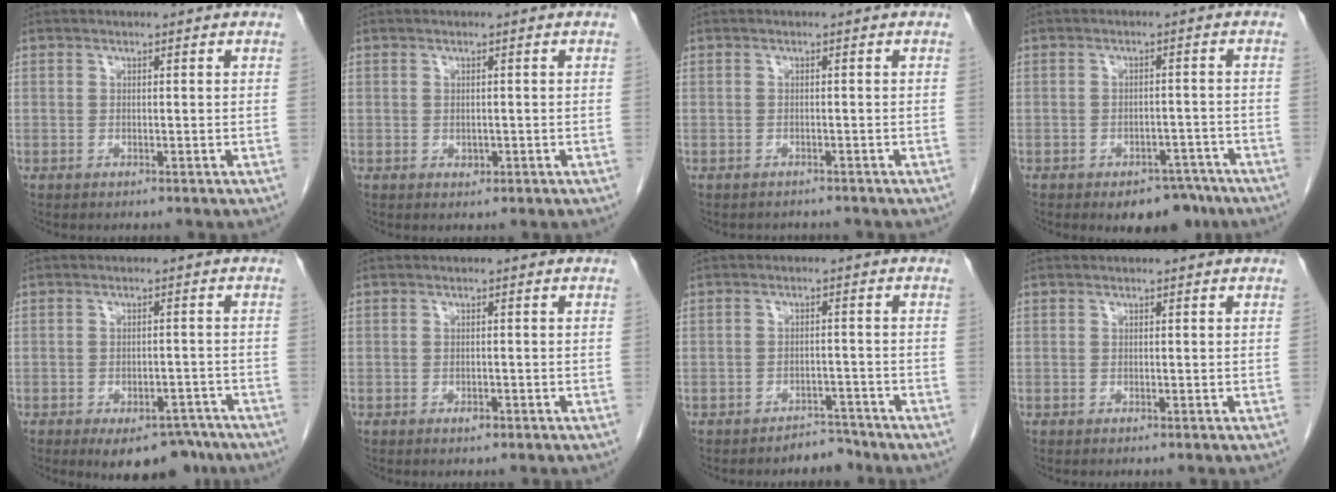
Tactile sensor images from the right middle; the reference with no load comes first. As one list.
[{"total": 0.9, "force": [-0.2, 0.7, 0.5], "torque": [-0.006, 0.000, 0.001]}, {"total": 2.5, "force": [-2.3, 0.9, 0.2], "torque": [-0.009, -0.005, -0.030]}, {"total": 6.2, "force": [-4.6, 3.2, 2.7], "torque": [-0.024, 0.007, -0.058]}, {"total": 9.3, "force": [-6.8, 4.5, 4.5], "torque": [-0.045, 0.009, -0.092]}, {"total": 1.0, "force": [-0.6, 0.5, 0.7], "torque": [-0.009, 0.001, -0.005]}, {"total": 2.7, "force": [-2.5, 1.0, 0.0], "torque": [0.002, 0.002, -0.034]}, {"total": 0.0}]